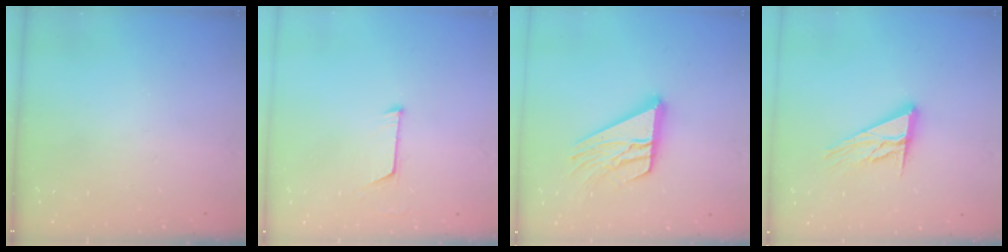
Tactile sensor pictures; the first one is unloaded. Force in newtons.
{"total": 4.7, "press": 4.7, "slide": 0.5}
{"total": 16.3, "press": 16.2, "slide": 1.6}
{"total": 12.0, "press": 11.9, "slide": 0.7}